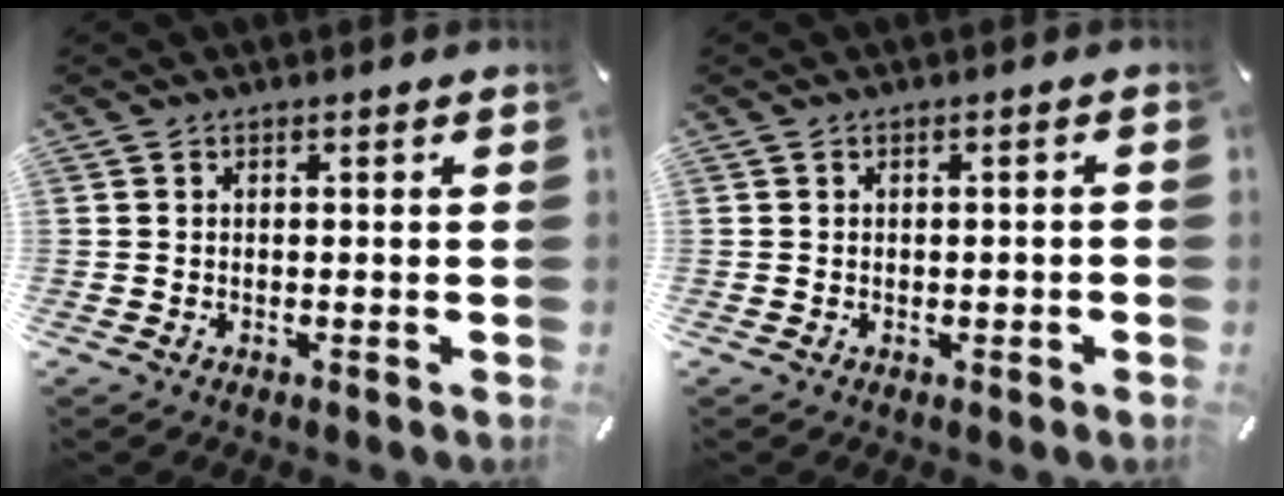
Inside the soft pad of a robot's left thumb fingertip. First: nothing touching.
{"total": 0.9, "force": [-0.3, 0.5, 0.7], "torque": [-0.012, 0.002, -0.006]}